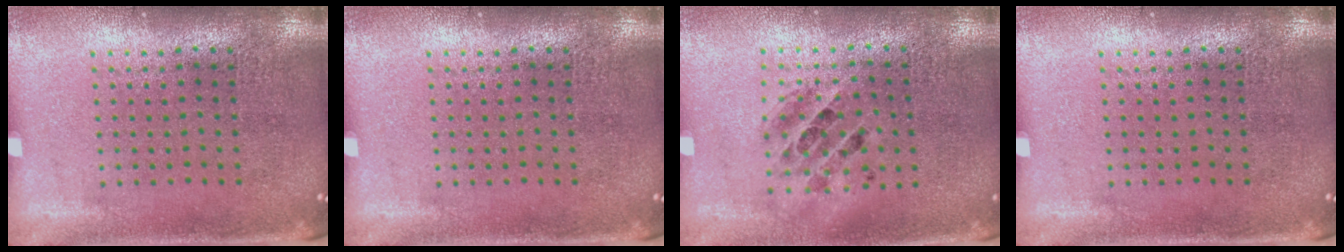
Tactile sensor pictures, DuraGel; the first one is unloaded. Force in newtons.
{"total": 0.0}
{"total": 1.3, "press": 1.1, "slide": 0.5}
{"total": 0.0}